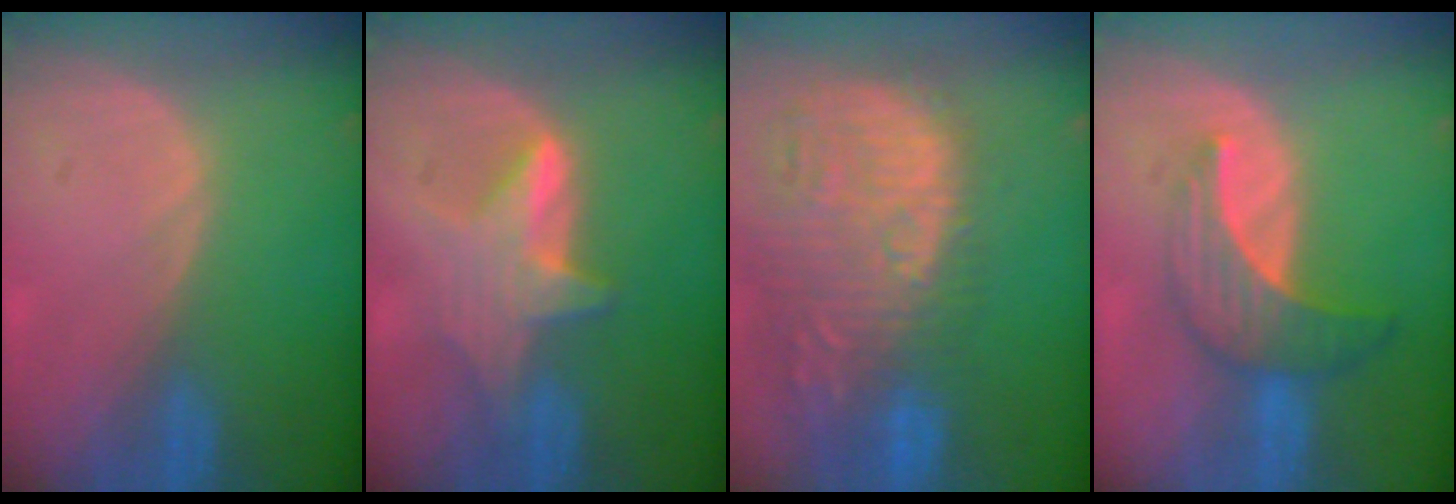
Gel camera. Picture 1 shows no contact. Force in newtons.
{"total": 5.9, "press": 5.8, "slide": 0.8}
{"total": 15.3, "press": 13.0, "slide": 8.1}
{"total": 7.3, "press": 6.6, "slide": 3.1}